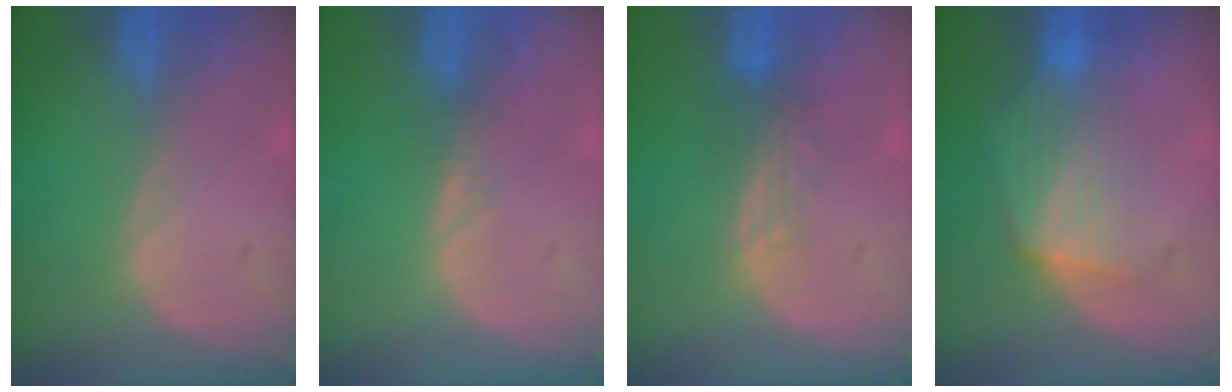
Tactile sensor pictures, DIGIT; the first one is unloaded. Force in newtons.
{"total": 0.8, "press": 0.8, "slide": 0.1}
{"total": 2.8, "press": 2.6, "slide": 1.2}
{"total": 7.3, "press": 6.9, "slide": 2.6}